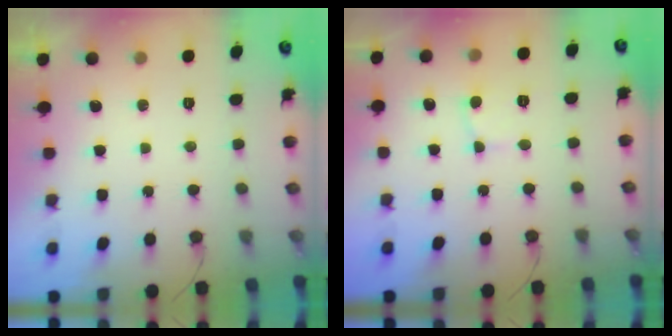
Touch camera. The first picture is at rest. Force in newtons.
{"total": 3.3, "press": 3.3, "slide": 0.2}